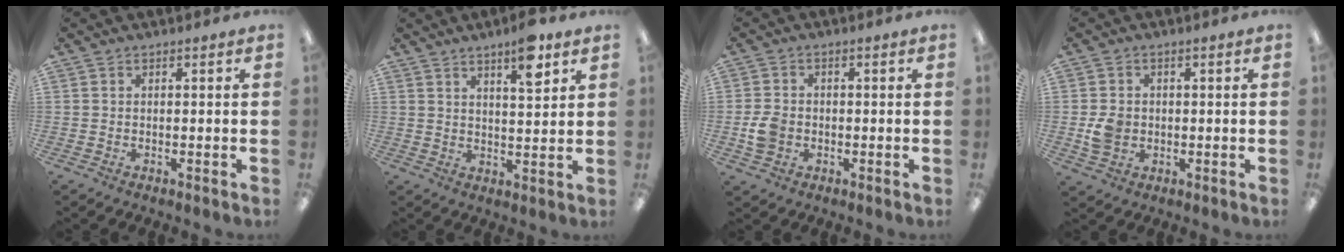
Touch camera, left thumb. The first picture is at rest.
{"total": 8.1, "force": [5.4, 2.1, 5.6], "torque": [-0.074, -0.028, 0.084]}
{"total": 4.8, "force": [-1.1, 3.9, 2.6], "torque": [-0.042, 0.004, -0.020]}
{"total": 4.5, "force": [-0.4, 3.8, 2.4], "torque": [-0.033, 0.006, -0.006]}